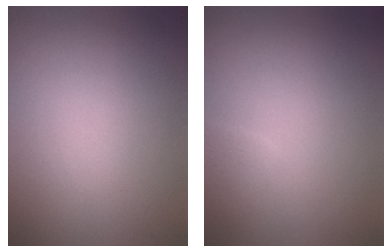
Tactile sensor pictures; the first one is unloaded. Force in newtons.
{"total": 1.1, "press": 1.1, "slide": 0.1}